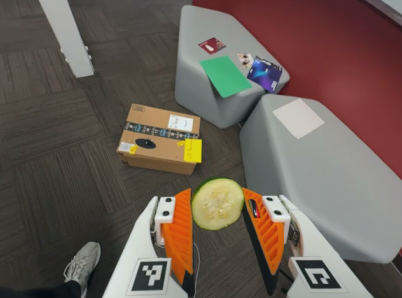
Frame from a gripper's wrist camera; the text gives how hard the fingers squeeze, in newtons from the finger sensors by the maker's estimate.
{"total": 6.9, "left": 7.1, "right": 6.6}